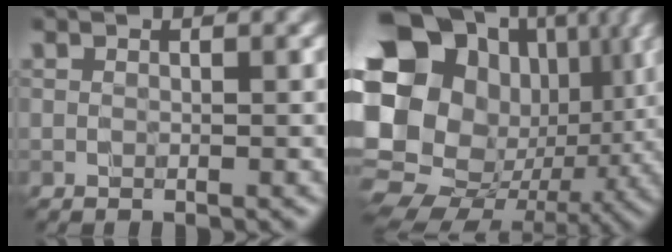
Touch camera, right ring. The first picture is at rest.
{"total": 19.2, "force": [1.2, 15.8, 10.9], "torque": [-0.195, -0.008, 0.016]}